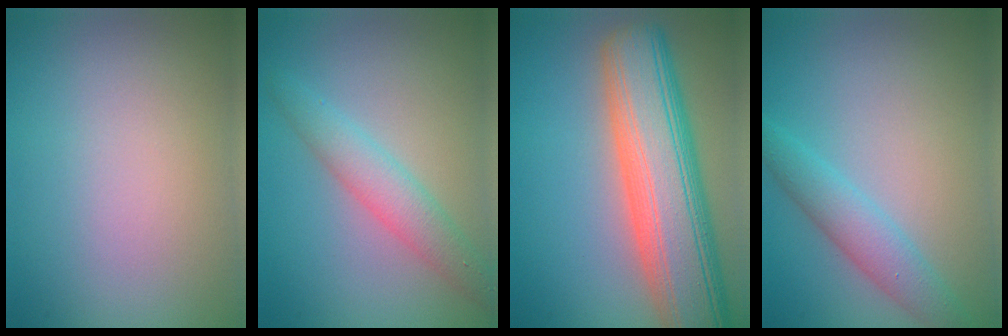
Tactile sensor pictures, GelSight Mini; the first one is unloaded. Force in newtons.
{"total": 3.2, "press": 3.2, "slide": 0.1}
{"total": 12.1, "press": 12.0, "slide": 1.3}
{"total": 3.1, "press": 3.1, "slide": 0.2}